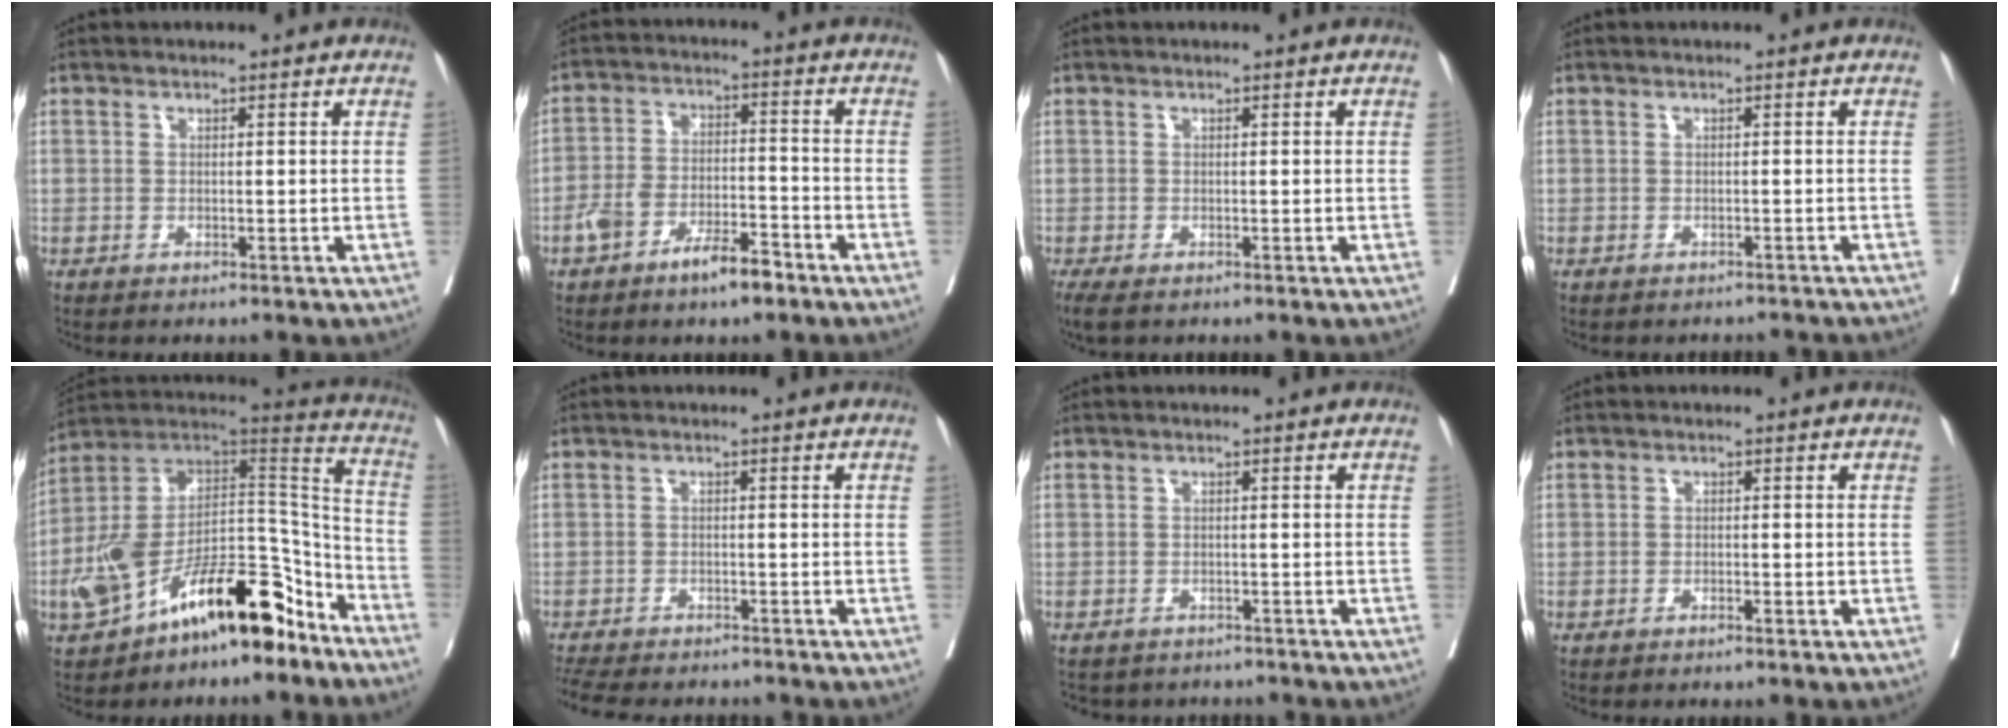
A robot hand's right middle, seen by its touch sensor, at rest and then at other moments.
{"total": 7.6, "force": [-5.0, 2.5, 5.2], "torque": [-0.100, 0.016, -0.085]}
{"total": 3.5, "force": [-2.5, 1.5, 2.1], "torque": [-0.045, -0.016, -0.040]}
{"total": 3.1, "force": [-3.0, 0.8, 0.1], "torque": [-0.004, -0.008, -0.035]}
{"total": 20.9, "force": [-12.6, 7.2, 15.0], "torque": [-0.270, 0.034, -0.213]}
{"total": 11.6, "force": [-10.4, 2.8, 4.4], "torque": [-0.092, -0.013, -0.143]}
{"total": 5.6, "force": [-5.2, 2.0, 0.4], "torque": [-0.008, -0.001, -0.059]}
{"total": 1.0, "force": [-0.7, 0.3, 0.6], "torque": [-0.017, 0.000, -0.011]}